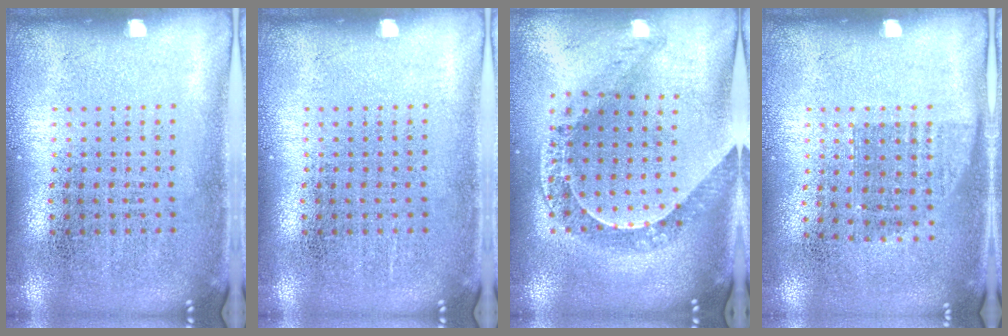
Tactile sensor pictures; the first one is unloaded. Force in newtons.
{"total": 0.0}
{"total": 1.1, "press": 1.1, "slide": 0.1}
{"total": 0.8, "press": 0.7, "slide": 0.4}